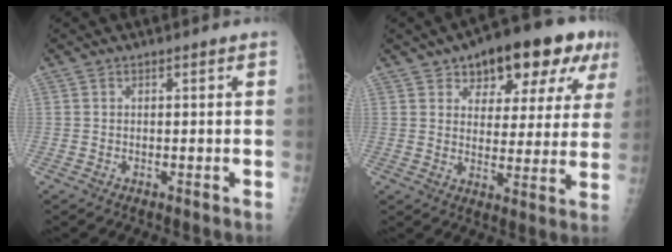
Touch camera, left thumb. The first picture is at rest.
{"total": 17.2, "force": [9.3, 8.2, 11.9], "torque": [-0.116, -0.007, 0.129]}